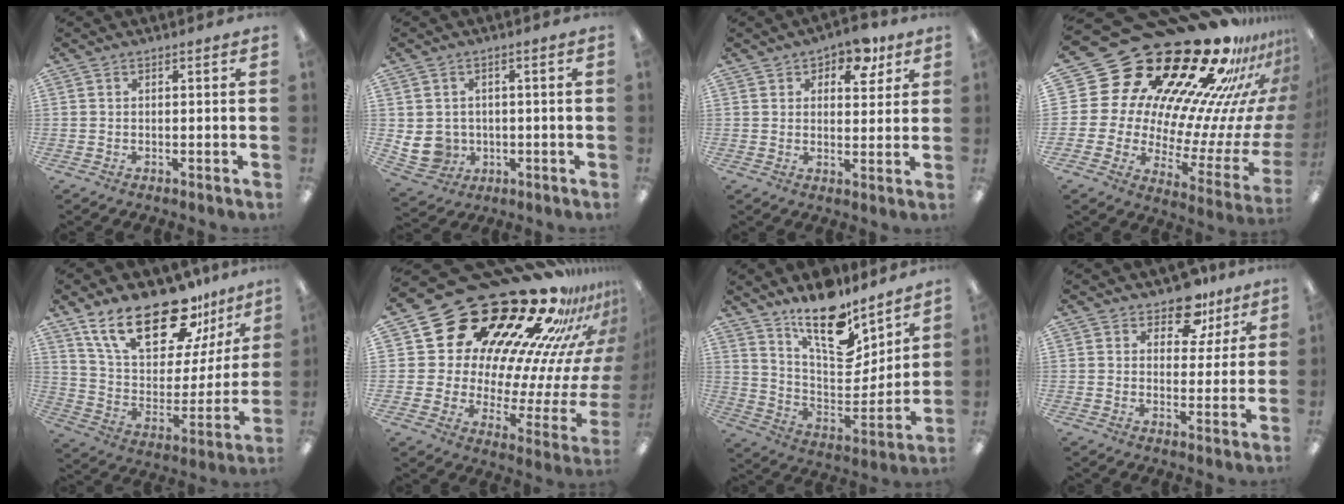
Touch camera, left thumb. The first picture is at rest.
{"total": 6.8, "force": [-0.2, 6.4, 2.2], "torque": [-0.070, 0.002, 0.001]}
{"total": 7.2, "force": [5.0, 4.1, 3.2], "torque": [-0.032, -0.021, 0.083]}
{"total": 30.3, "force": [22.1, 14.1, 15.3], "torque": [-0.184, -0.248, 0.436]}
{"total": 24.0, "force": [17.0, 10.2, 13.6], "torque": [-0.236, -0.097, 0.300]}
{"total": 25.7, "force": [20.4, 11.0, 11.1], "torque": [-0.134, -0.198, 0.382]}
{"total": 17.6, "force": [13.5, 6.8, 9.0], "torque": [-0.144, -0.104, 0.238]}
{"total": 9.7, "force": [7.0, 5.3, 4.2], "torque": [-0.062, -0.033, 0.125]}